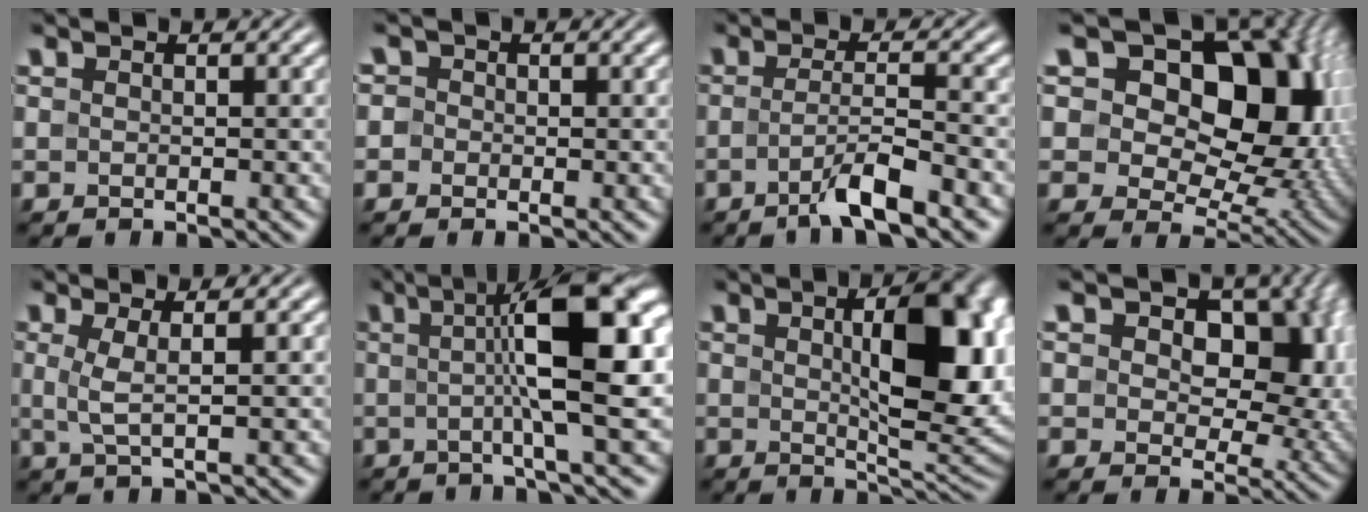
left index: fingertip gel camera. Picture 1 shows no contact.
{"total": 1.7, "force": [0.3, 1.6, 0.6], "torque": [0.003, 0.008, -0.016]}
{"total": 4.2, "force": [-2.1, 0.6, 3.6], "torque": [-0.061, 0.006, -0.049]}
{"total": 17.9, "force": [6.4, 11.4, 12.3], "torque": [-0.158, 0.043, 0.093]}
{"total": 2.5, "force": [0.4, 0.6, 2.4], "torque": [-0.049, -0.001, 0.007]}
{"total": 11.1, "force": [1.0, 2.4, 10.7], "torque": [-0.133, 0.019, 0.010]}
{"total": 11.1, "force": [1.6, 4.5, 10.0], "torque": [-0.132, 0.001, 0.031]}
{"total": 11.2, "force": [2.7, 7.6, 7.8], "torque": [-0.089, 0.011, 0.032]}